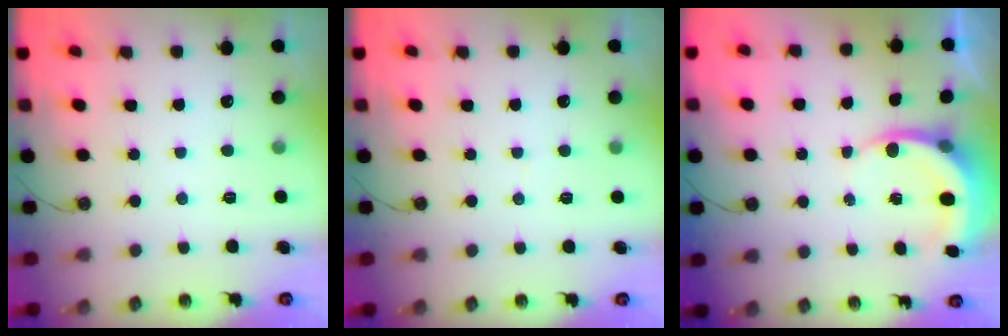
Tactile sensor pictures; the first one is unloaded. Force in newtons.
{"total": 1.8, "press": 1.7, "slide": 0.1}
{"total": 4.3, "press": 4.3, "slide": 0.3}